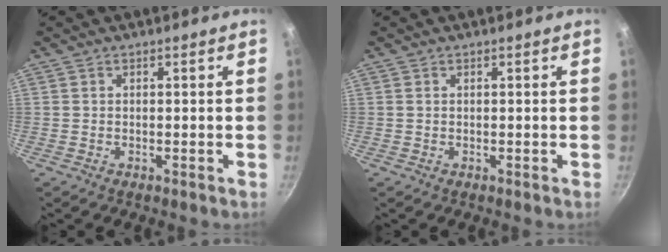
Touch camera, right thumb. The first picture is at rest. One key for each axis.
{"total": 0.0}